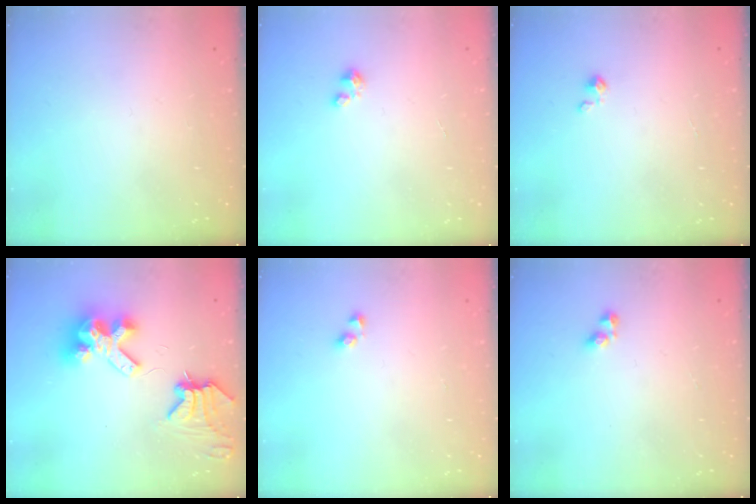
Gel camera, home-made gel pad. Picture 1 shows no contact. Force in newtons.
{"total": 1.6, "press": 1.6, "slide": 0.2}
{"total": 2.3, "press": 2.2, "slide": 0.3}
{"total": 11.6, "press": 11.5, "slide": 0.9}
{"total": 2.9, "press": 2.7, "slide": 1.1}
{"total": 2.9, "press": 2.9, "slide": 0.4}